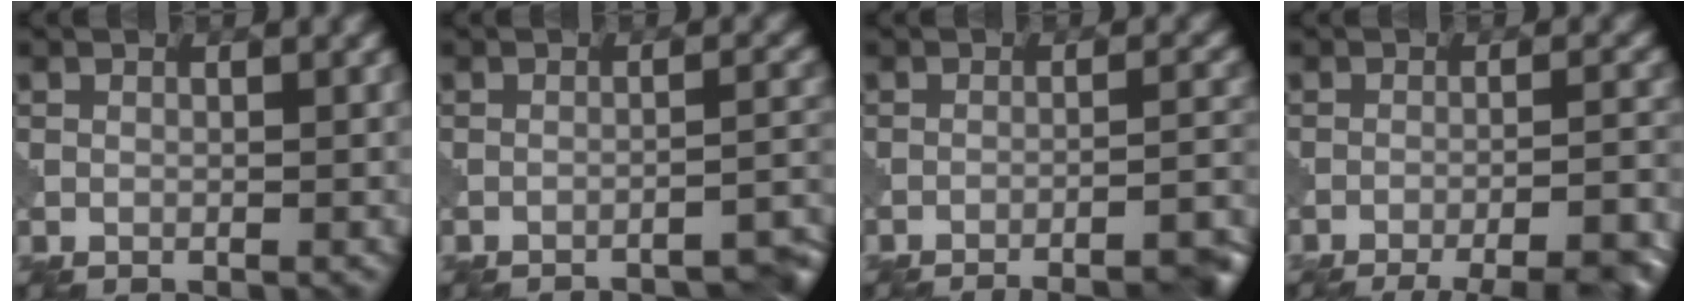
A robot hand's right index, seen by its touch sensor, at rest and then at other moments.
{"total": 6.3, "force": [-5.8, 1.0, 2.3], "torque": [-0.018, 0.019, -0.073]}
{"total": 8.9, "force": [-7.7, 1.9, 4.1], "torque": [-0.029, 0.014, -0.084]}
{"total": 12.3, "force": [-10.1, 3.5, 6.1], "torque": [-0.055, 0.000, -0.100]}